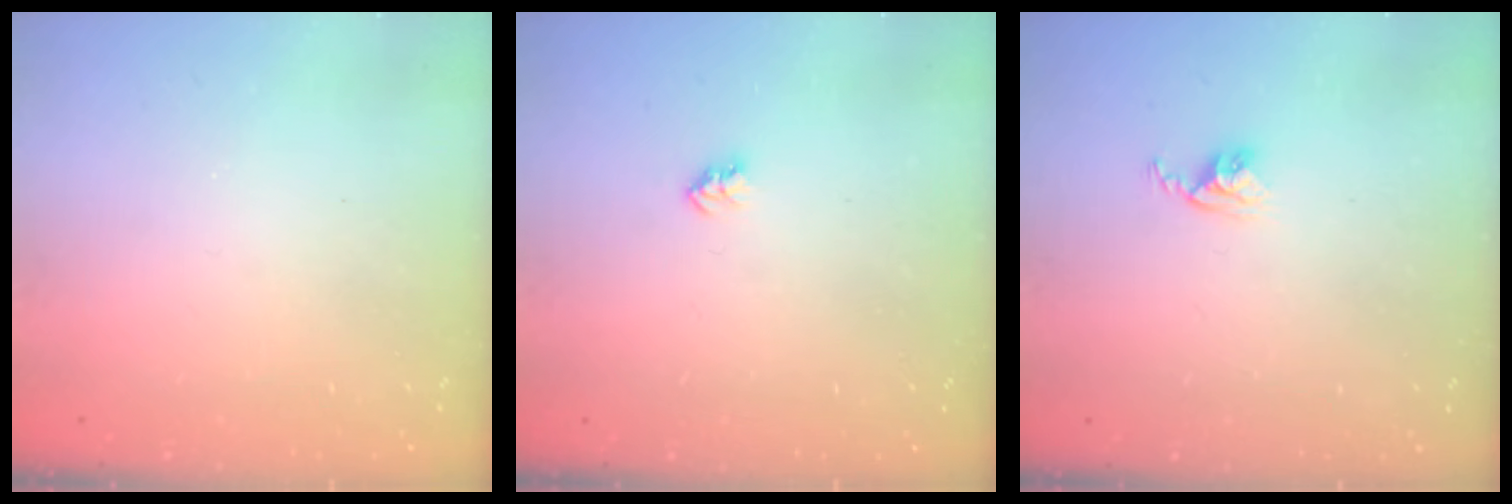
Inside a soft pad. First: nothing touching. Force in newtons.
{"total": 2.6, "press": 2.6, "slide": 0.4}
{"total": 3.9, "press": 3.9, "slide": 0.2}